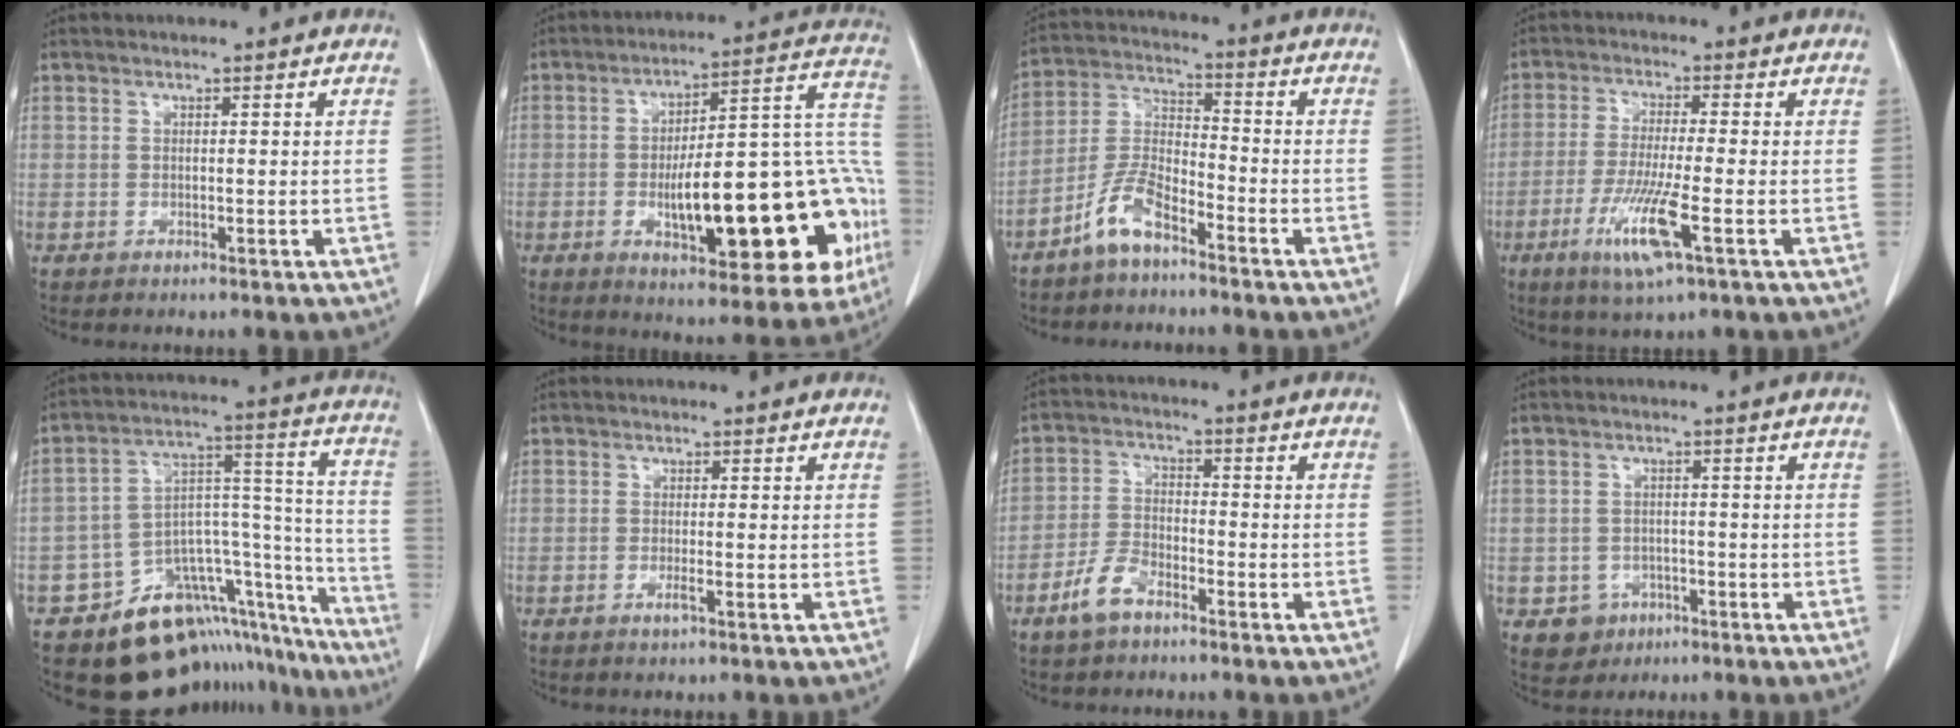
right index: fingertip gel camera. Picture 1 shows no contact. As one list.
[{"total": 25.9, "force": [-6.3, 7.0, 24.1], "torque": [-0.268, 0.028, -0.076]}, {"total": 7.4, "force": [-5.2, 2.2, 4.8], "torque": [-0.112, 0.002, -0.108]}, {"total": 9.1, "force": [-3.7, 0.2, 8.4], "torque": [-0.166, -0.024, -0.070]}, {"total": 22.9, "force": [-17.6, 10.2, 10.4], "torque": [-0.082, 0.080, -0.242]}, {"total": 1.2, "force": [-0.6, 0.0, 1.0], "torque": [-0.020, -0.002, -0.011]}, {"total": 5.4, "force": [-3.7, 2.5, 3.1], "torque": [-0.071, 0.003, -0.071]}, {"total": 3.9, "force": [-1.7, 3.5, 0.4], "torque": [0.002, 0.014, -0.017]}]